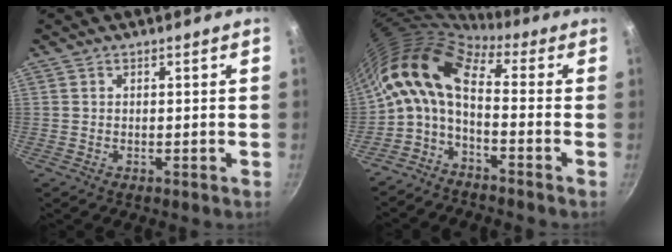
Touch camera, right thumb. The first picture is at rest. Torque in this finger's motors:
{"motor_torque": [2.46, 2.55, 1.31, -1.32, 0.25]}